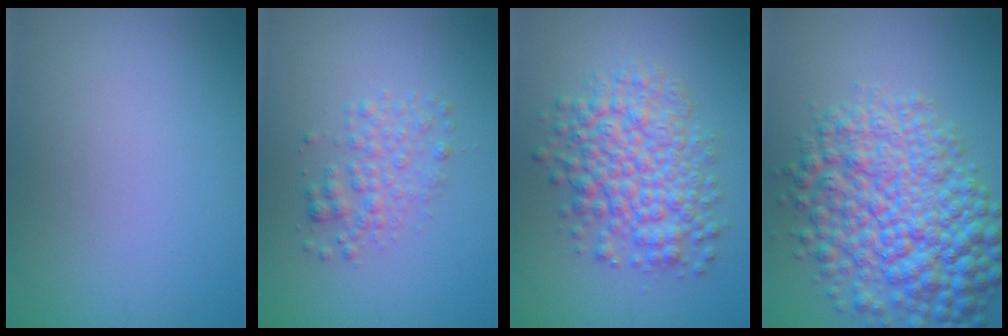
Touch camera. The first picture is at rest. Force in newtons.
{"total": 2.3, "press": 2.3, "slide": 0.1}
{"total": 6.4, "press": 6.4, "slide": 0.1}
{"total": 10.3, "press": 10.3, "slide": 0.2}